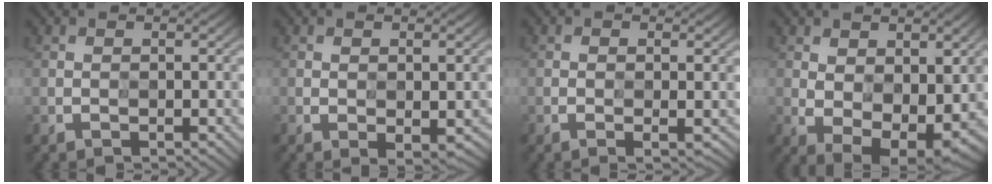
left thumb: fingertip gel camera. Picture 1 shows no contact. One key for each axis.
{"total": 2.0, "fx": -0.5, "fy": 0.8, "fz": 1.8, "tx": -0.029, "ty": -0.007, "tz": -0.002}
{"total": 1.7, "fx": -0.2, "fy": 0.2, "fz": 1.6, "tx": -0.030, "ty": -0.004, "tz": -0.003}
{"total": 7.8, "fx": 0.5, "fy": 4.9, "fz": 6.0, "tx": -0.113, "ty": -0.019, "tz": 0.021}